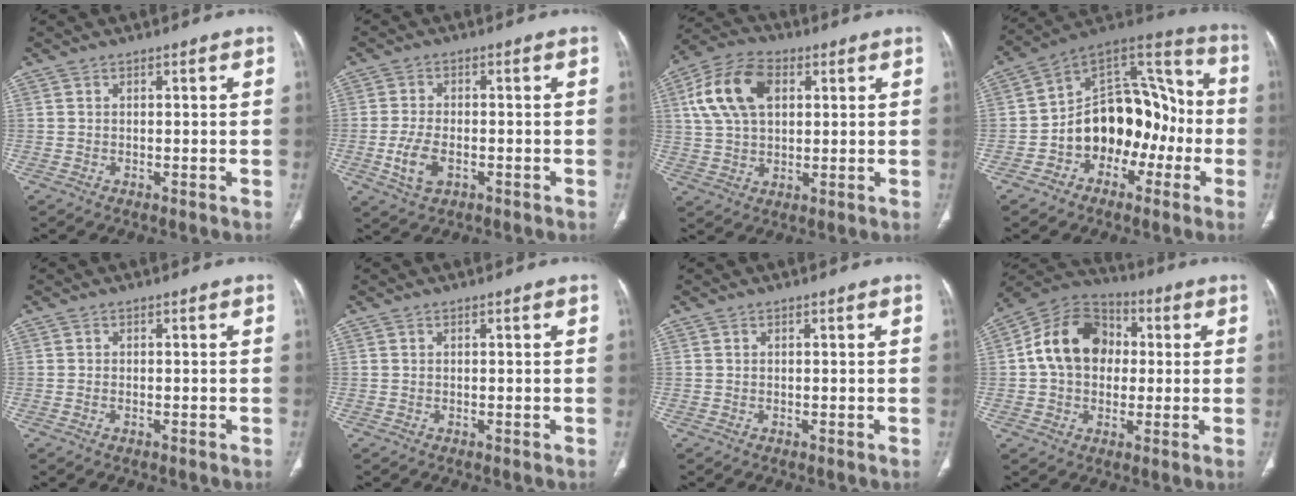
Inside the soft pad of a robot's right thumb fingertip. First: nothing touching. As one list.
[{"total": 5.9, "force": [-1.9, 3.4, 4.5], "torque": [-0.097, 0.005, -0.031]}, {"total": 13.4, "force": [3.9, 8.4, 9.7], "torque": [-0.183, 0.014, 0.070]}, {"total": 18.6, "force": [-4.8, 13.0, 12.4], "torque": [-0.135, 0.078, -0.077]}, {"total": 0.6, "force": [-0.3, 0.3, 0.4], "torque": [-0.013, 0.005, -0.004]}, {"total": 0.0}, {"total": 0.0}, {"total": 14.8, "force": [1.3, 11.5, 9.3], "torque": [-0.137, 0.029, 0.011]}]